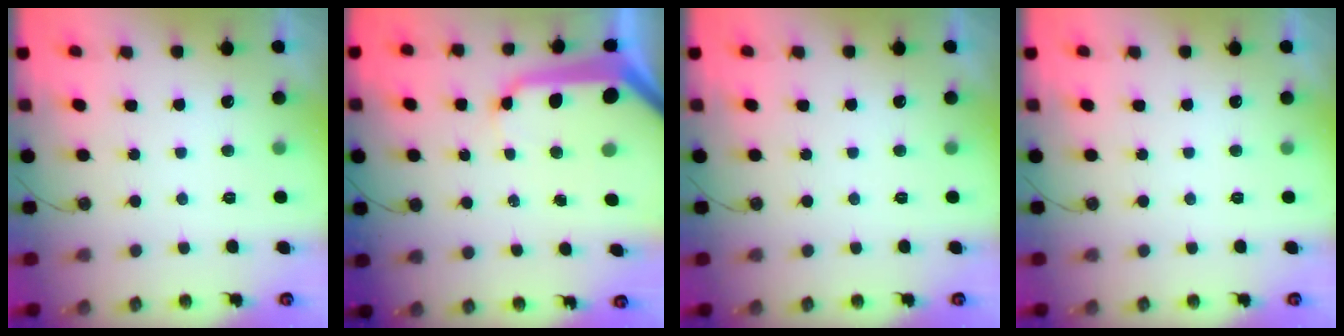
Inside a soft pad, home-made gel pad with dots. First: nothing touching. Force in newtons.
{"total": 17.1, "press": 17.0, "slide": 1.7}
{"total": 0.0}
{"total": 0.0}